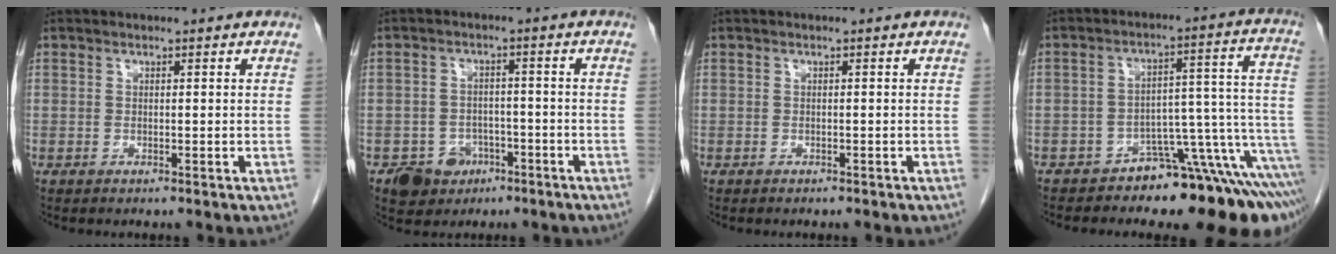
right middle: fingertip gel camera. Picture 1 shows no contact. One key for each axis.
{"total": 5.6, "fx": -3.2, "fy": 4.4, "fz": 1.4, "tx": -0.021, "ty": 0.009, "tz": -0.040}
{"total": 1.6, "fx": -1.4, "fy": 0.5, "fz": 0.7, "tx": -0.017, "ty": -0.002, "tz": -0.013}
{"total": 12.3, "fx": -9.0, "fy": 2.5, "fz": 8.0, "tx": -0.041, "ty": 0.073, "tz": -0.125}